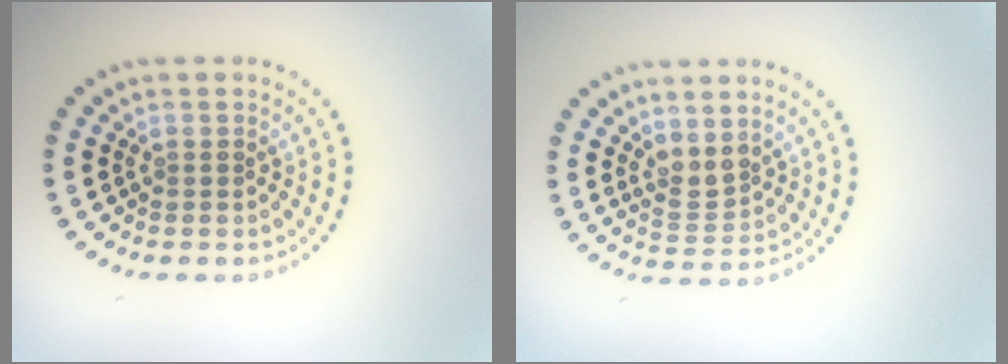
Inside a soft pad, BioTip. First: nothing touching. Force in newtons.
{"total": 2.0, "press": 1.6, "slide": 1.3}